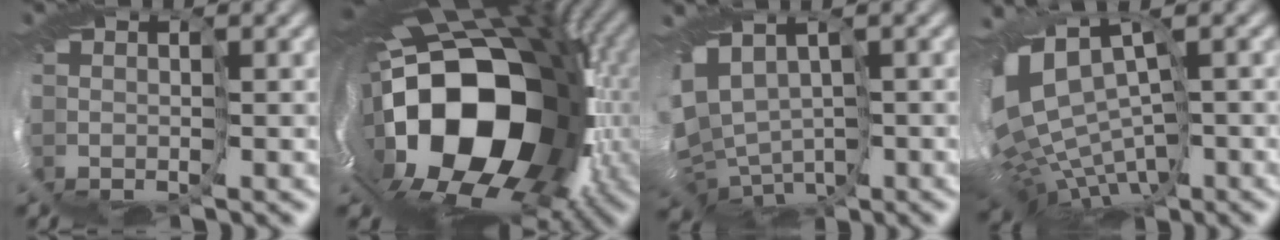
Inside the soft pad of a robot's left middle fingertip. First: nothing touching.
{"total": 16.8, "force": [-1.7, 10.2, 13.2], "torque": [-0.235, -0.026, -0.069]}
{"total": 6.1, "force": [-1.5, 3.9, 4.4], "torque": [-0.126, -0.006, 0.001]}
{"total": 7.5, "force": [-2.1, 2.7, 6.7], "torque": [-0.138, 0.005, 0.005]}